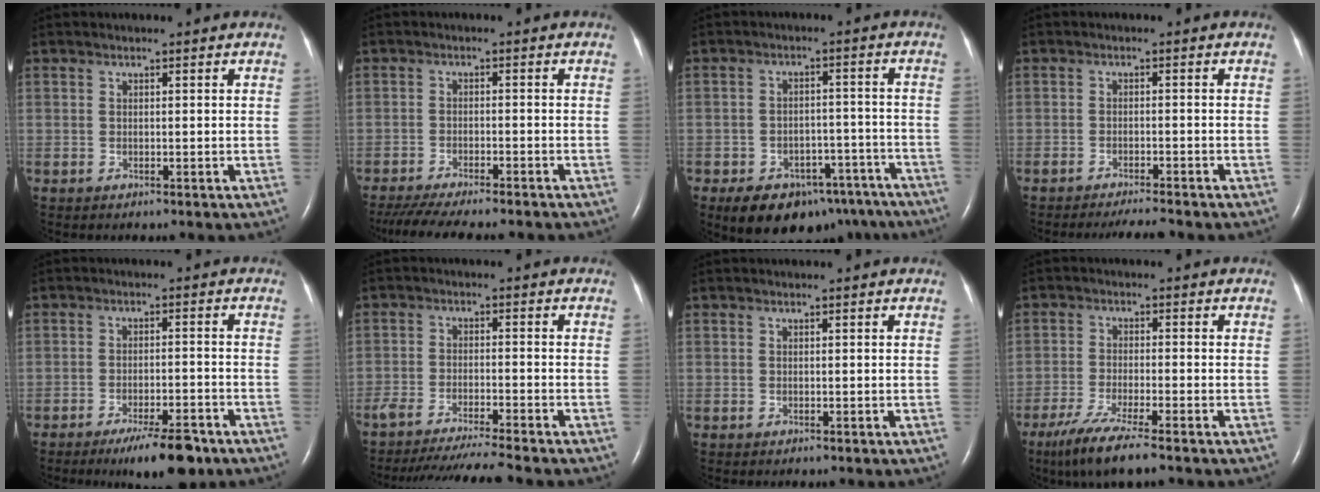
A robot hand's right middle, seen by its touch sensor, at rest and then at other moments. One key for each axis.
{"total": 14.0, "fx": -12.2, "fy": 1.7, "fz": 6.6, "tx": -0.116, "ty": -0.028, "tz": -0.173}
{"total": 15.3, "fx": -11.1, "fy": 8.3, "fz": 6.5, "tx": -0.089, "ty": 0.017, "tz": -0.140}
{"total": 4.7, "fx": -4.3, "fy": 0.0, "fz": 1.7, "tx": -0.028, "ty": -0.014, "tz": -0.067}
{"total": 7.9, "fx": -5.6, "fy": 1.5, "fz": 5.4, "tx": -0.084, "ty": -0.011, "tz": -0.085}
{"total": 11.6, "fx": -10.5, "fy": -1.4, "fz": 4.8, "tx": -0.057, "ty": -0.028, "tz": -0.169}
{"total": 0.0}
{"total": 7.7, "fx": -5.6, "fy": -0.1, "fz": 5.2, "tx": -0.100, "ty": -0.024, "tz": -0.100}